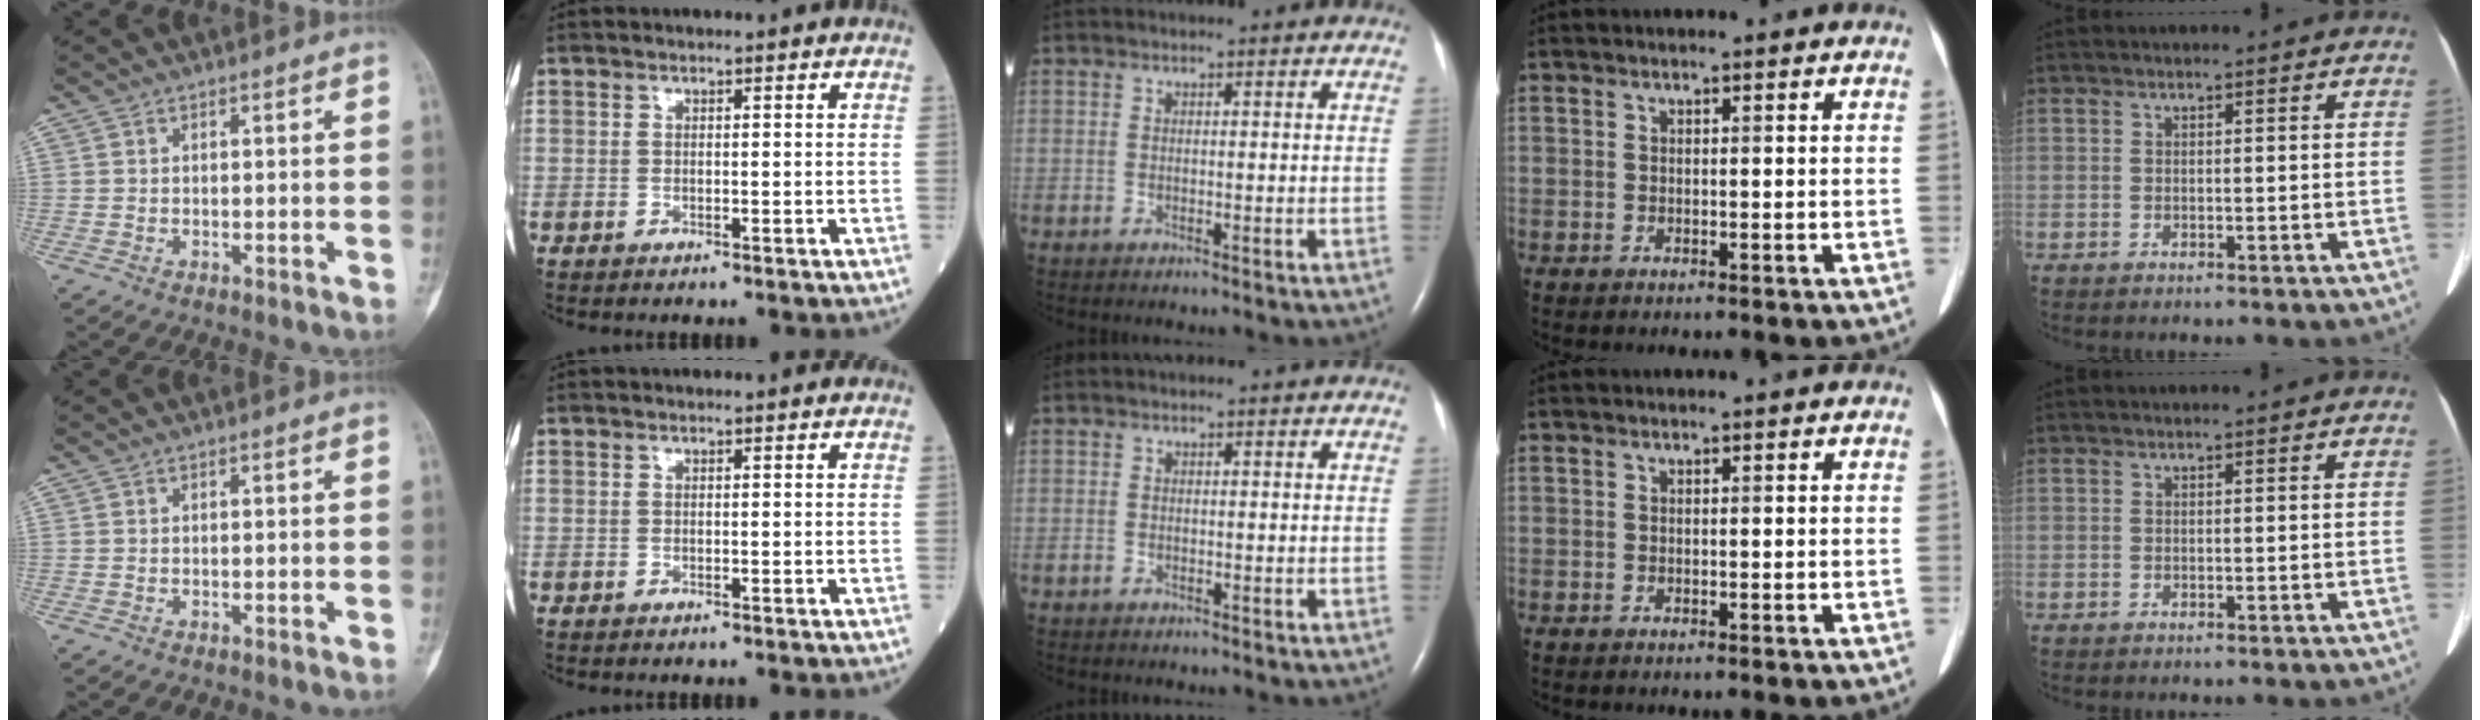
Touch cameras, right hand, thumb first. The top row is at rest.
{"middle": {"total": 0.5, "force": [-0.4, 0.3, 0.1], "torque": [-0.008, 0.002, -0.008]}}